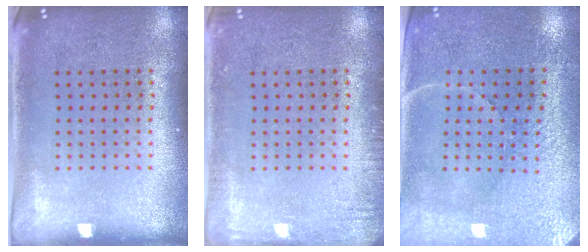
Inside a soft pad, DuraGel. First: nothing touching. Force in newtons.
{"total": 1.7, "press": 1.7, "slide": 0.2}
{"total": 3.3, "press": 3.1, "slide": 1.1}